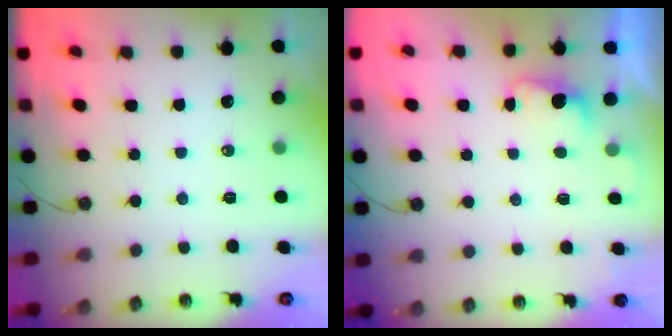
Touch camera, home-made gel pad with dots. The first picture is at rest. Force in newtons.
{"total": 1.9, "press": 1.6, "slide": 0.9}